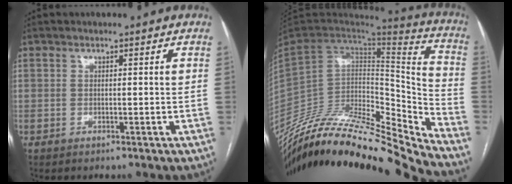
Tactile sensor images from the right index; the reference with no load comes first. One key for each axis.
{"total": 31.8, "fx": -29.1, "fy": 2.3, "fz": 12.6, "tx": -0.183, "ty": -0.026, "tz": -0.458}